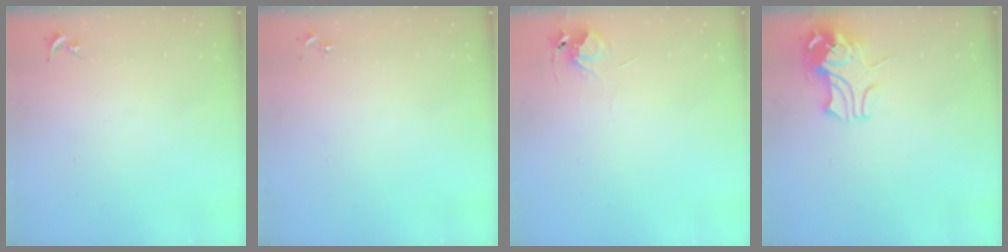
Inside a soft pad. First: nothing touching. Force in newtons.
{"total": 0.0}
{"total": 5.7, "press": 5.7, "slide": 0.3}
{"total": 10.6, "press": 10.6, "slide": 0.8}